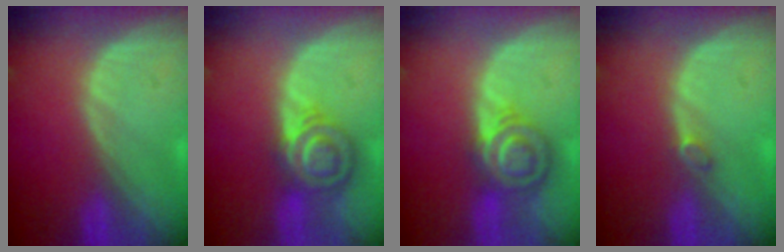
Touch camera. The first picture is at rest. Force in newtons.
{"total": 6.9, "press": 6.4, "slide": 2.5}
{"total": 6.9, "press": 6.4, "slide": 2.5}
{"total": 1.2, "press": 1.2, "slide": 0.2}